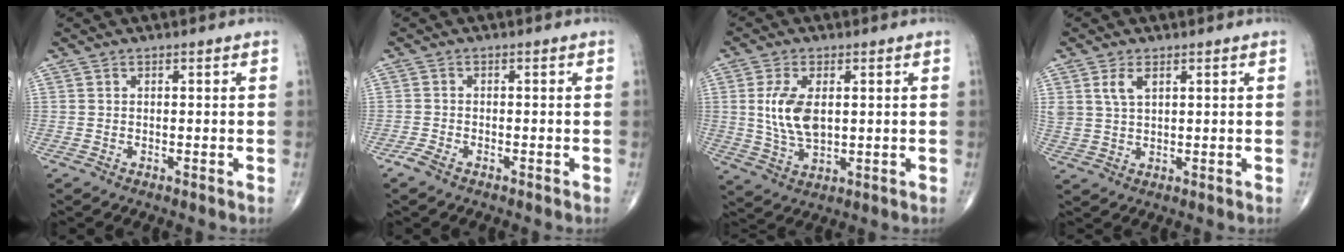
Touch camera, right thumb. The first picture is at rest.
{"total": 1.9, "force": [-1.4, 0.7, 1.1], "torque": [-0.030, 0.002, -0.030]}
{"total": 8.8, "force": [1.2, 4.7, 7.4], "torque": [-0.146, -0.011, 0.029]}
{"total": 4.1, "force": [1.9, 2.1, 2.9], "torque": [-0.058, -0.006, 0.043]}